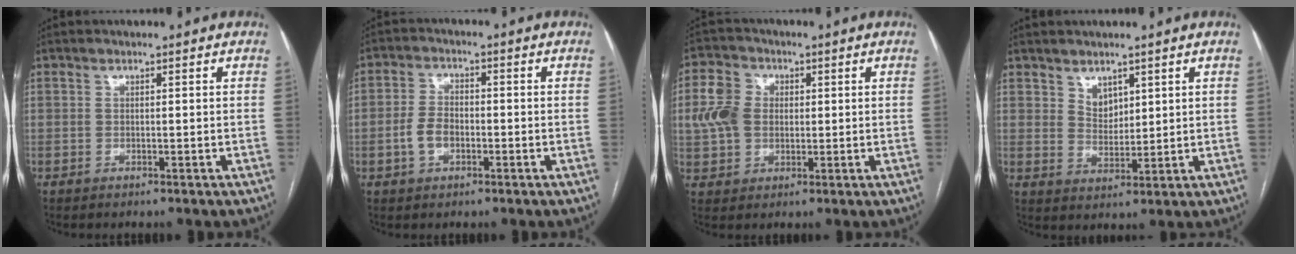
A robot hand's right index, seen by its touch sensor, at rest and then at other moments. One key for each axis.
{"total": 4.7, "fx": -1.4, "fy": 3.0, "fz": 3.3, "tx": -0.072, "ty": 0.012, "tz": -0.024}
{"total": 8.1, "fx": 1.0, "fy": 6.5, "fz": 4.6, "tx": -0.115, "ty": 0.027, "tz": 0.022}
{"total": 3.5, "fx": 2.2, "fy": 2.2, "fz": 1.5, "tx": -0.026, "ty": -0.003, "tz": 0.050}